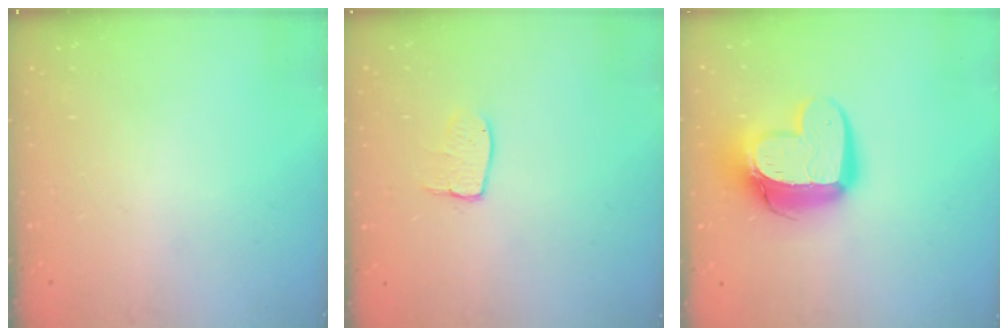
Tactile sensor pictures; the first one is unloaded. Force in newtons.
{"total": 6.3, "press": 6.3, "slide": 0.2}
{"total": 14.9, "press": 14.9, "slide": 1.4}